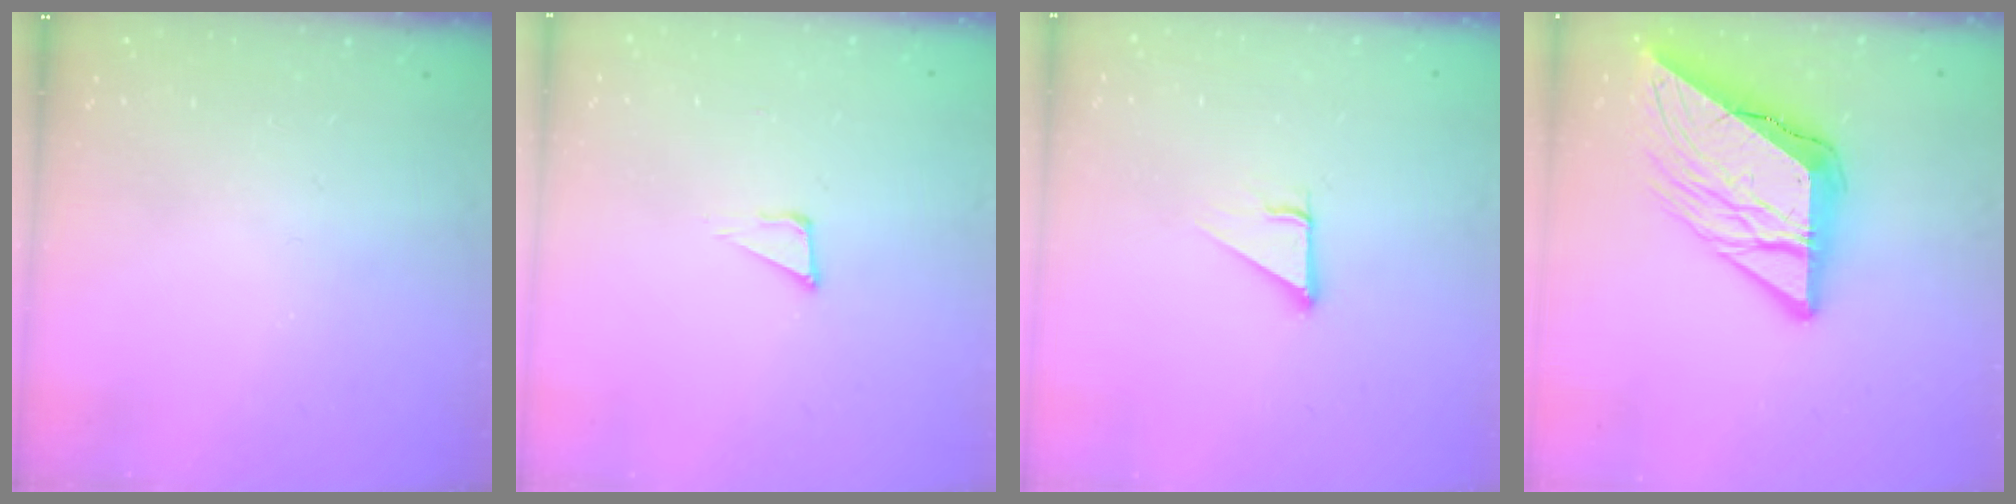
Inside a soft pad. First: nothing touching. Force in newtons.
{"total": 3.1, "press": 3.0, "slide": 0.9}
{"total": 3.7, "press": 3.7, "slide": 0.2}
{"total": 15.9, "press": 15.8, "slide": 1.7}